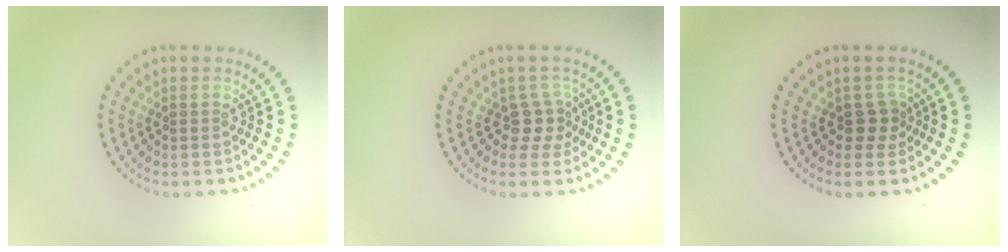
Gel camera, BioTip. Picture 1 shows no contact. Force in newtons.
{"total": 2.2, "press": 1.6, "slide": 1.4}
{"total": 1.6, "press": 1.3, "slide": 1.0}